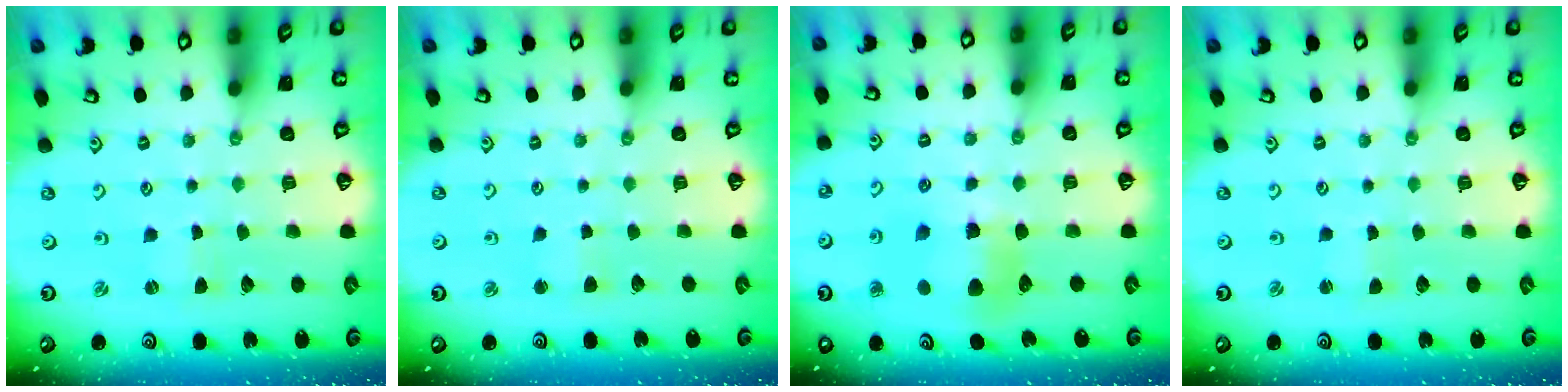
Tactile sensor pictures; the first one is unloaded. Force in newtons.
{"total": 2.7, "press": 2.7, "slide": 0.3}
{"total": 7.5, "press": 7.5, "slide": 1.0}
{"total": 1.0, "press": 1.0, "slide": 0.0}